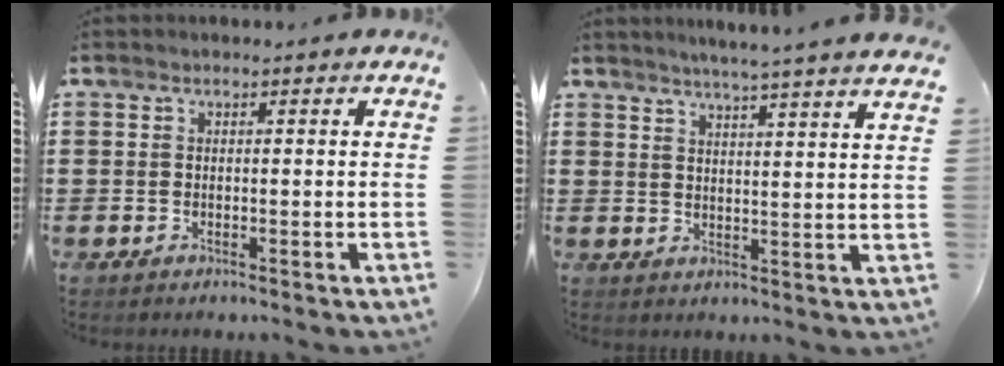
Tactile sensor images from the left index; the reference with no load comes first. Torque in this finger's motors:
{"motor_torque": [1.09, -1.05, 0.26, 0.12]}